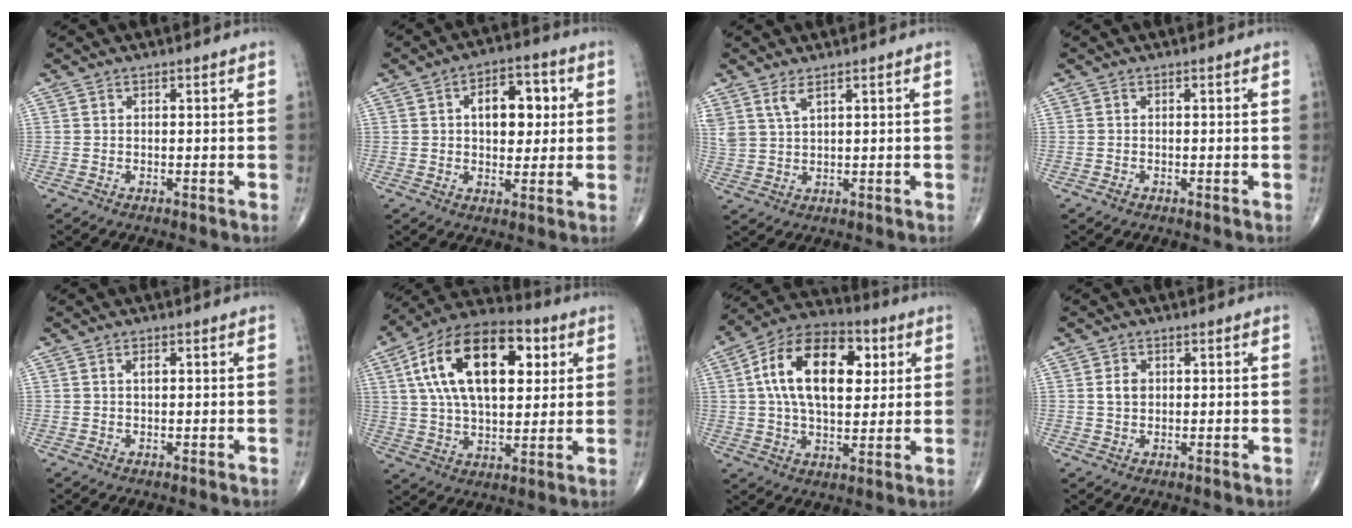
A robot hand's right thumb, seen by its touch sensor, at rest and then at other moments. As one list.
[{"total": 10.4, "force": [2.1, 6.3, 8.0], "torque": [-0.078, 0.008, 0.029]}, {"total": 4.1, "force": [2.8, 1.4, 2.7], "torque": [-0.060, -0.008, 0.064]}, {"total": 0.6, "force": [-0.4, 0.4, 0.2], "torque": [-0.004, 0.000, -0.009]}, {"total": 1.3, "force": [0.4, 0.7, 1.1], "torque": [-0.016, 0.003, 0.006]}, {"total": 22.7, "force": [6.7, 11.9, 18.1], "torque": [-0.295, 0.008, 0.106]}, {"total": 19.5, "force": [4.6, 11.1, 15.4], "torque": [-0.237, 0.012, 0.069]}, {"total": 2.7, "force": [0.5, 2.0, 1.7], "torque": [-0.023, 0.002, 0.009]}]